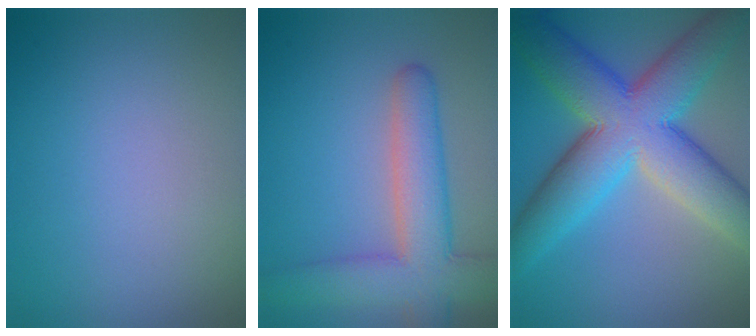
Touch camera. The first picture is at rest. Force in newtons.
{"total": 6.8, "press": 6.8, "slide": 0.4}
{"total": 12.0, "press": 11.9, "slide": 0.8}